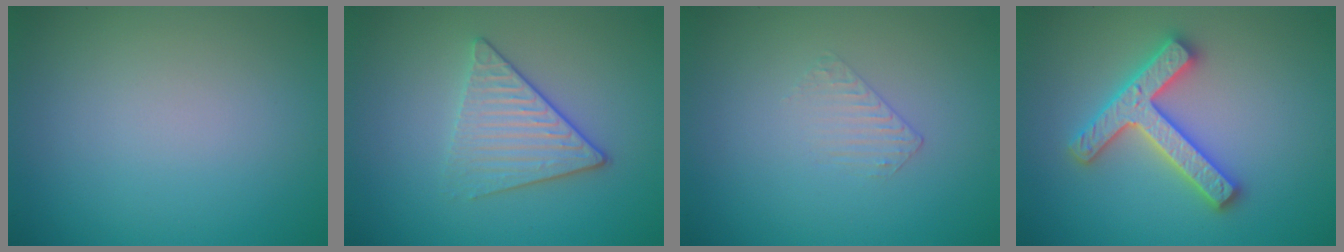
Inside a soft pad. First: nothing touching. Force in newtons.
{"total": 3.7, "press": 3.1, "slide": 2.0}
{"total": 0.9, "press": 0.2, "slide": 0.9}
{"total": 4.7, "press": 4.7, "slide": 0.8}